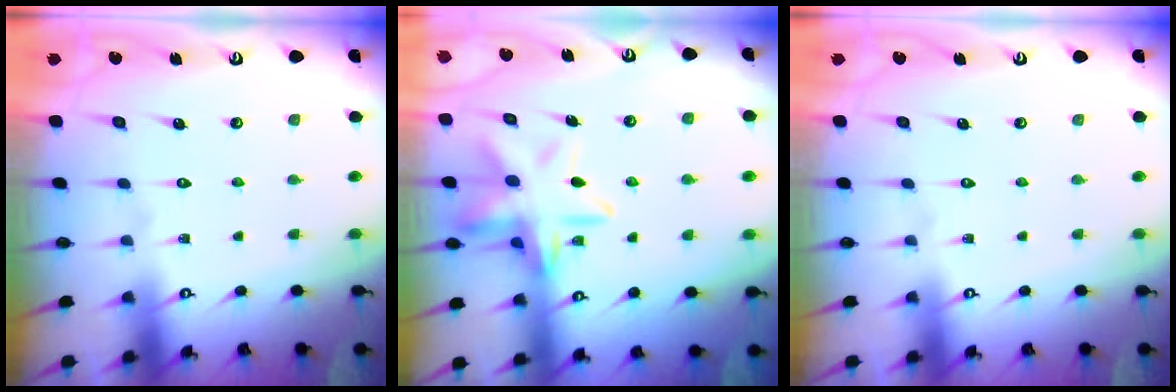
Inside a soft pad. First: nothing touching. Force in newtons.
{"total": 14.0, "press": 14.0, "slide": 1.1}
{"total": 0.0}